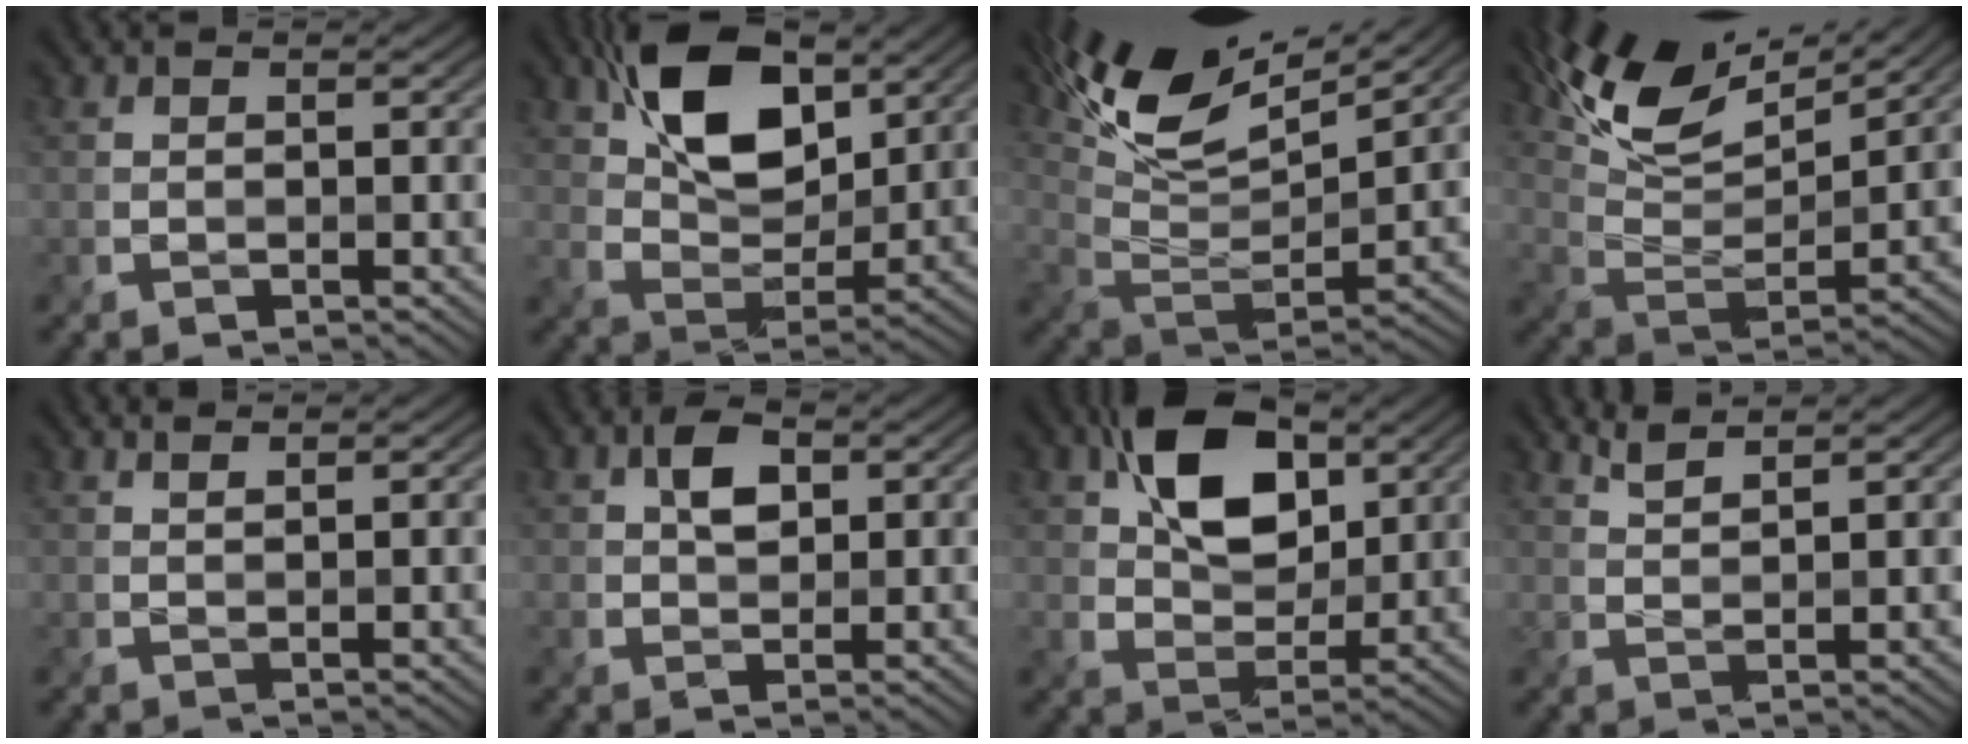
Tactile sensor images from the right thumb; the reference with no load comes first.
{"total": 12.9, "force": [6.2, 7.0, 8.9], "torque": [-0.167, 0.012, 0.110]}
{"total": 14.0, "force": [9.5, 4.5, 9.3], "torque": [-0.195, 0.011, 0.177]}
{"total": 12.6, "force": [9.1, 3.9, 7.8], "torque": [-0.169, 0.013, 0.172]}
{"total": 1.1, "force": [1.0, 0.0, 0.4], "torque": [-0.015, 0.000, 0.019]}
{"total": 3.4, "force": [1.1, 2.1, 2.4], "torque": [-0.048, 0.006, 0.017]}
{"total": 10.7, "force": [4.3, 6.6, 7.3], "torque": [-0.130, 0.011, 0.072]}
{"total": 2.4, "force": [2.1, 0.3, 1.2], "torque": [-0.024, 0.009, 0.045]}